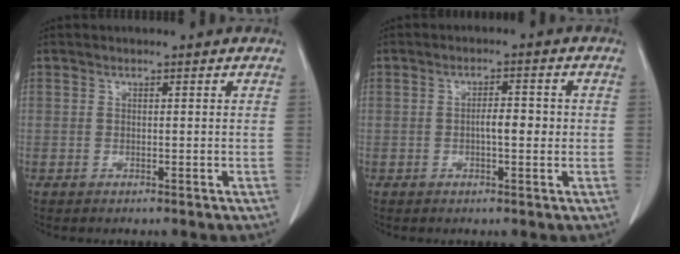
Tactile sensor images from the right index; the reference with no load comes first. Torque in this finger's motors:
{"motor_torque": [0.23, 0.38, 0.00, 0.03]}